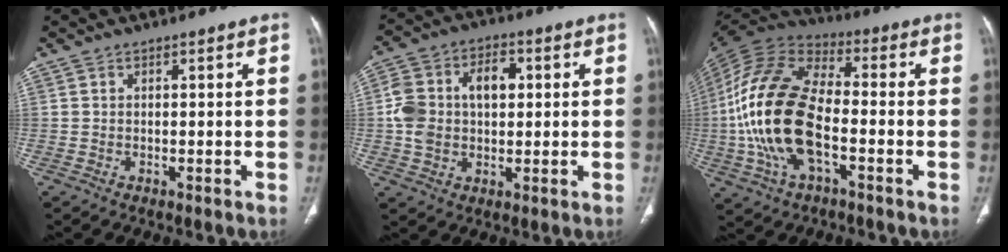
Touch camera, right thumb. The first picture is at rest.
{"total": 12.0, "force": [1.3, 8.2, 8.6], "torque": [-0.148, 0.026, 0.024]}
{"total": 20.6, "force": [-3.7, 10.3, 17.4], "torque": [-0.362, 0.023, -0.071]}